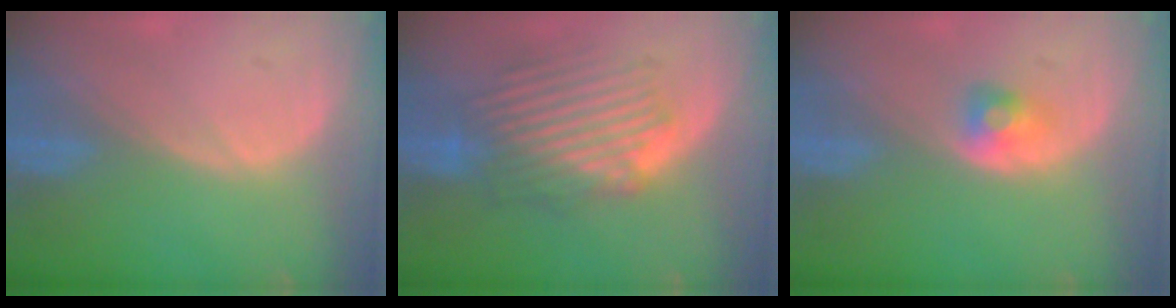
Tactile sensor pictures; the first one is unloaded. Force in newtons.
{"total": 8.8, "press": 8.4, "slide": 2.7}
{"total": 2.6, "press": 2.4, "slide": 1.2}